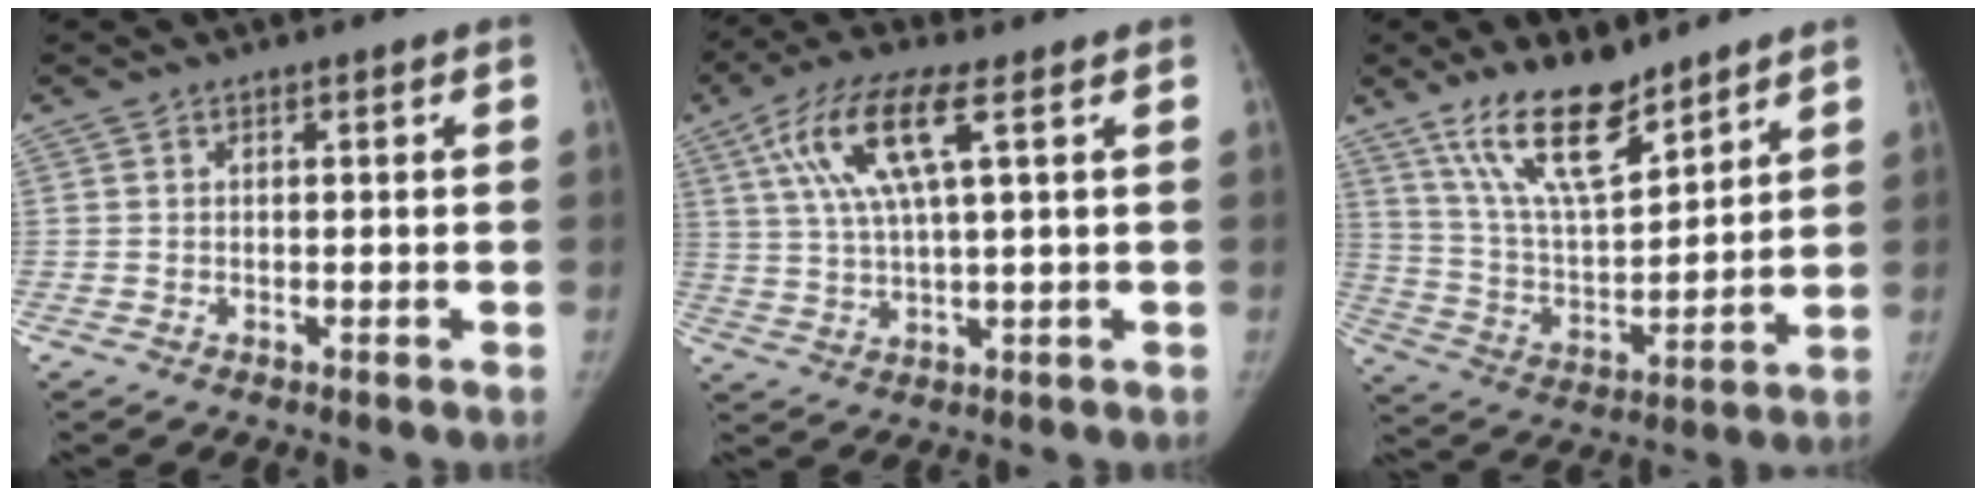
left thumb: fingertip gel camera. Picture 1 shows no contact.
{"total": 11.5, "force": [4.3, 2.5, 10.3], "torque": [-0.228, 0.007, 0.081]}
{"total": 15.8, "force": [11.4, 5.3, 9.6], "torque": [-0.141, -0.066, 0.219]}